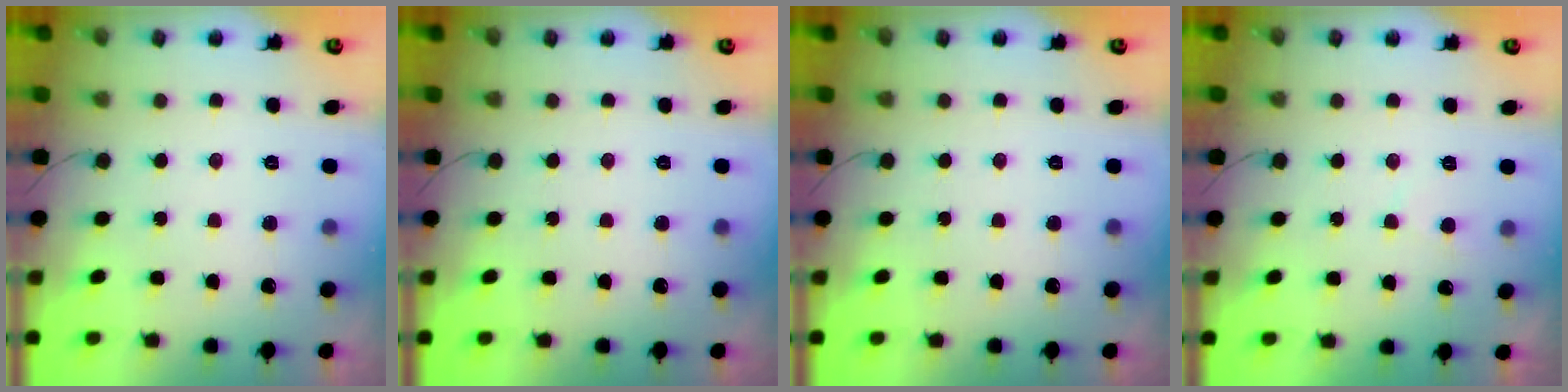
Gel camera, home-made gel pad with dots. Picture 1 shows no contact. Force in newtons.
{"total": 0.0}
{"total": 0.0}
{"total": 2.7, "press": 2.6, "slide": 0.5}